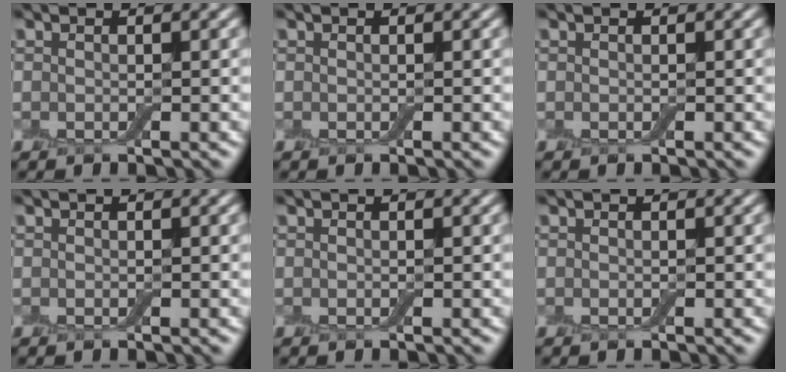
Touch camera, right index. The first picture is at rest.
{"total": 0.0}
{"total": 0.0}
{"total": 0.0}
{"total": 0.0}
{"total": 0.0}